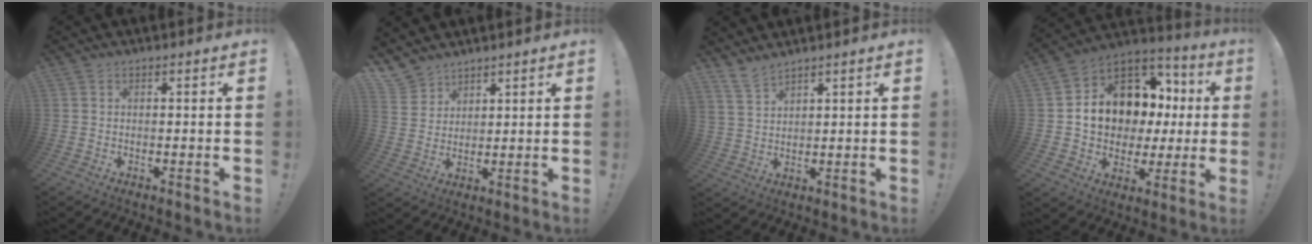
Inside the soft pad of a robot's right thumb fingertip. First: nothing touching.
{"total": 5.9, "force": [4.8, 3.5, 0.2], "torque": [-0.014, -0.043, 0.095]}
{"total": 5.4, "force": [4.8, 1.4, 2.0], "torque": [-0.044, -0.026, 0.092]}
{"total": 13.6, "force": [3.0, 10.9, 7.6], "torque": [-0.114, -0.019, 0.074]}